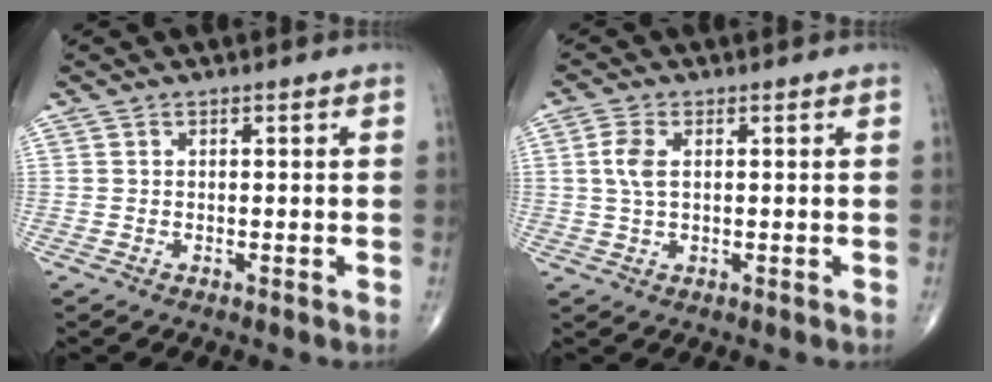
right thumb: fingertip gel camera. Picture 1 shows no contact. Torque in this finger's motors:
{"motor_torque": [-0.10, 0.14, -0.02, -0.02, 0.10]}